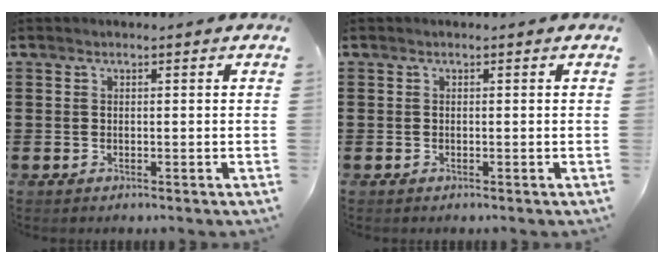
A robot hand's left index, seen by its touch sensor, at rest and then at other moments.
{"total": 0.0}